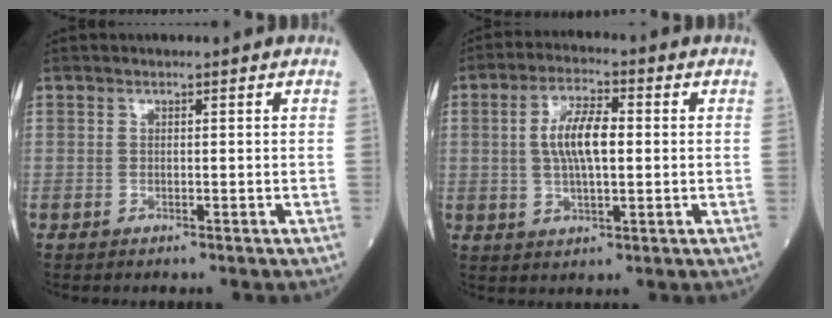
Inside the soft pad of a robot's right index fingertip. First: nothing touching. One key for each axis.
{"total": 7.8, "fx": 0.7, "fy": 2.4, "fz": 7.4, "tx": -0.149, "ty": 0.009, "tz": 0.013}